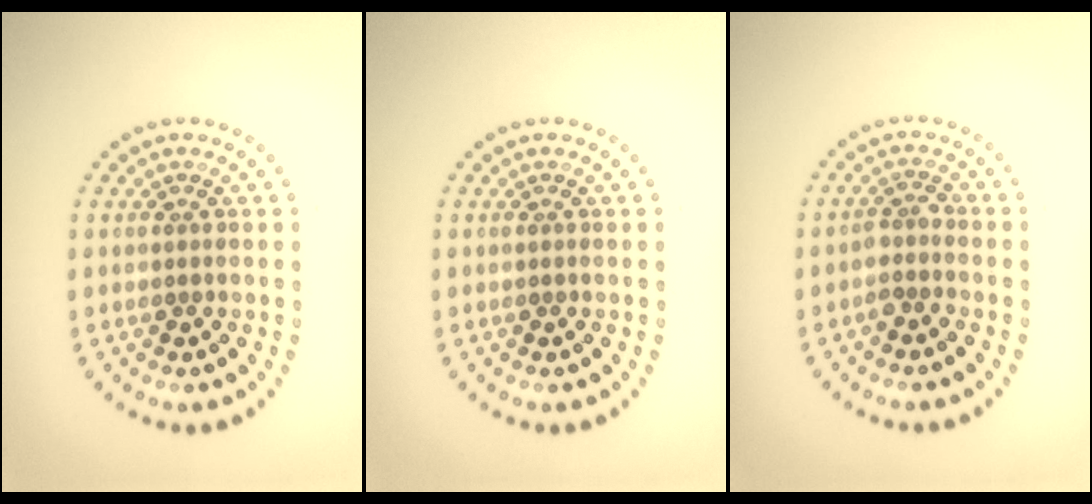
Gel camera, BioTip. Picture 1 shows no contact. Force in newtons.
{"total": 0.0}
{"total": 1.7, "press": 1.4, "slide": 1.0}